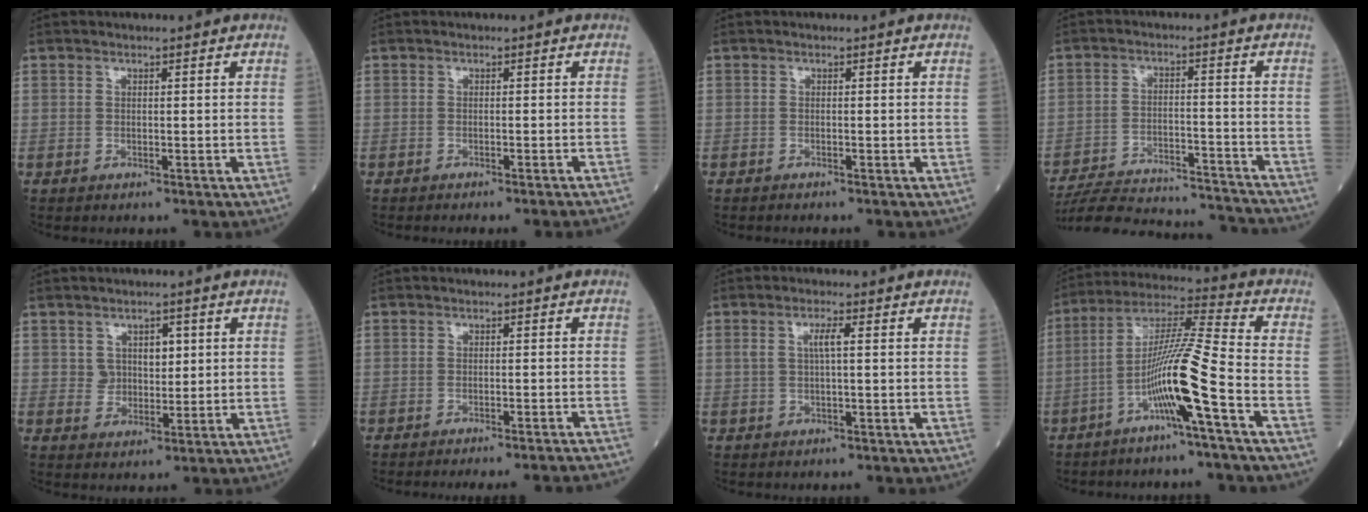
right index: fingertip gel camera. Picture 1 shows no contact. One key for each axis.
{"total": 5.4, "fx": -4.9, "fy": -1.2, "fz": 1.9, "tx": -0.008, "ty": -0.016, "tz": -0.058}
{"total": 0.7, "fx": -0.7, "fy": -0.1, "fz": 0.3, "tx": -0.007, "ty": -0.002, "tz": -0.010}
{"total": 20.9, "fx": -20.1, "fy": 2.4, "fz": 5.4, "tx": -0.106, "ty": -0.010, "tz": -0.283}
{"total": 4.1, "fx": 1.3, "fy": 3.1, "fz": 2.4, "tx": -0.030, "ty": 0.005, "tz": 0.024}
{"total": 12.6, "fx": -12.1, "fy": -1.1, "fz": 3.6, "tx": -0.024, "ty": -0.019, "tz": -0.137}
{"total": 2.3, "fx": 0.4, "fy": 0.2, "fz": 2.3, "tx": -0.047, "ty": 0.004, "tz": 0.008}
{"total": 11.5, "fx": -4.7, "fy": -1.4, "fz": 10.4, "tx": -0.199, "ty": 0.009, "tz": -0.093}